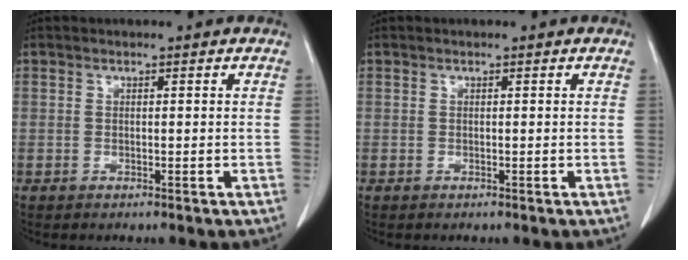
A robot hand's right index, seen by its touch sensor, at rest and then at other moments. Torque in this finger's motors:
{"motor_torque": [0.00, 0.00, 0.00, 0.00]}